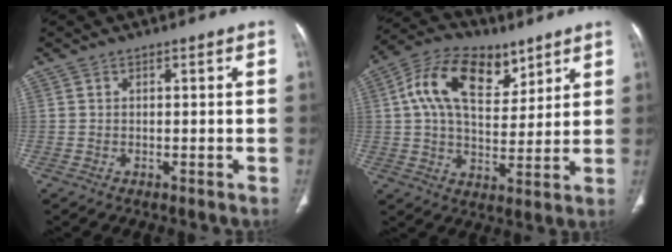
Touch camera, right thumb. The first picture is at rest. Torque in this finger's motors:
{"motor_torque": [0.17, 0.23, 0.49, -0.34, 0.23]}